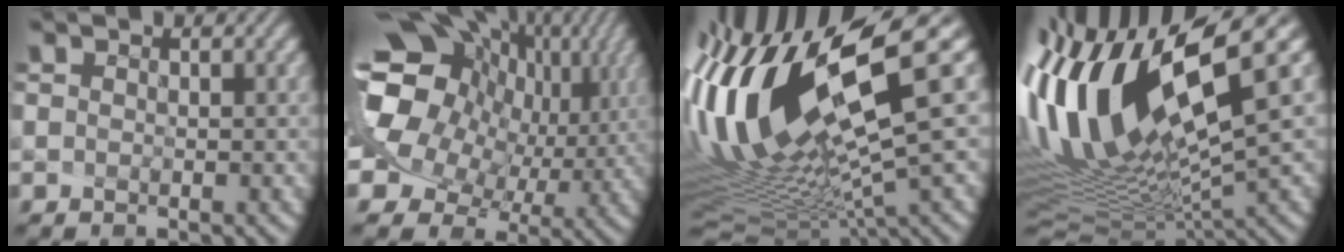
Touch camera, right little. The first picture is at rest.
{"total": 16.4, "force": [2.6, 12.2, 10.6], "torque": [-0.219, -0.005, 0.079]}
{"total": 15.3, "force": [2.8, 2.9, 14.7], "torque": [-0.296, -0.021, 0.101]}
{"total": 15.4, "force": [4.8, 3.1, 14.3], "torque": [-0.302, -0.013, 0.129]}